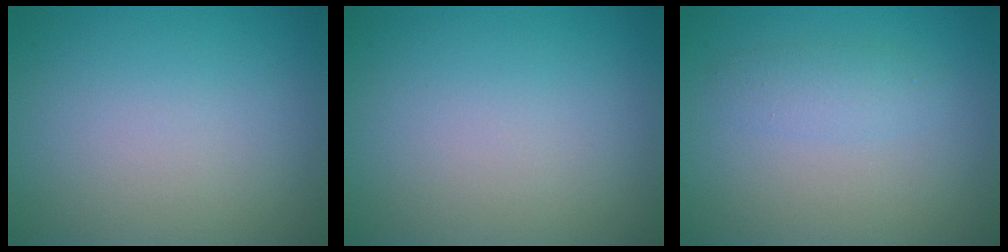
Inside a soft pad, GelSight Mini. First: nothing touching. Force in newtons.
{"total": 0.0}
{"total": 1.6, "press": 1.6, "slide": 0.0}